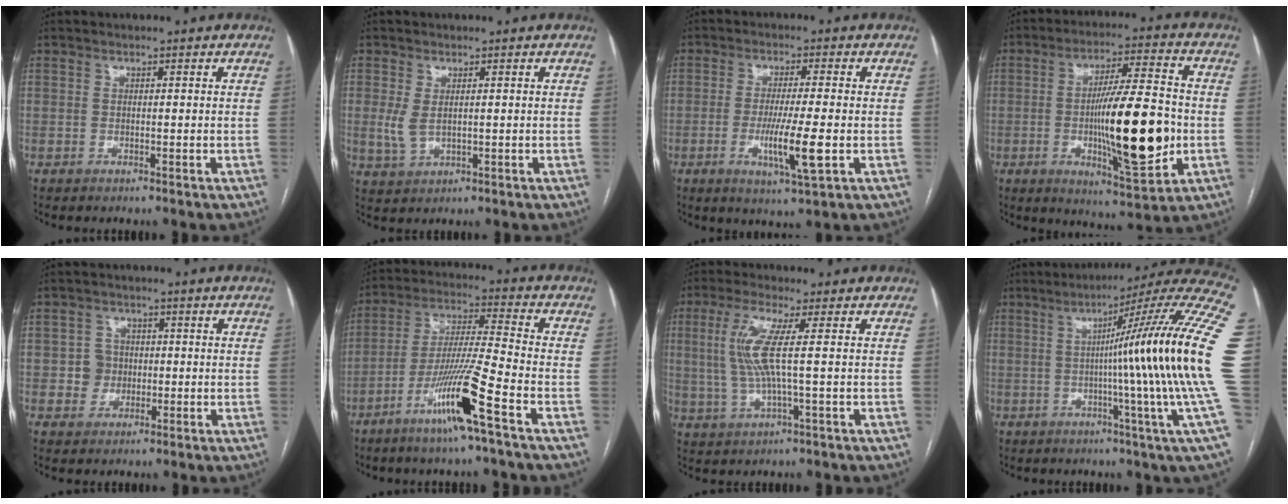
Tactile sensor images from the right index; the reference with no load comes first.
{"total": 3.3, "force": [0.3, 1.7, 2.8], "torque": [-0.067, -0.001, 0.016]}
{"total": 8.2, "force": [-2.0, 0.1, 7.9], "torque": [-0.145, -0.021, -0.036]}
{"total": 17.6, "force": [-2.9, 2.6, 17.2], "torque": [-0.281, -0.009, -0.040]}
{"total": 3.6, "force": [-0.3, 3.5, 0.6], "torque": [-0.001, 0.014, 0.000]}
{"total": 12.8, "force": [-6.8, -1.1, 10.8], "torque": [-0.212, -0.020, -0.133]}
{"total": 7.7, "force": [1.1, 0.2, 7.6], "torque": [-0.178, 0.003, 0.021]}
{"total": 23.9, "force": [0.5, -3.0, 23.7], "torque": [-0.217, 0.019, -0.011]}